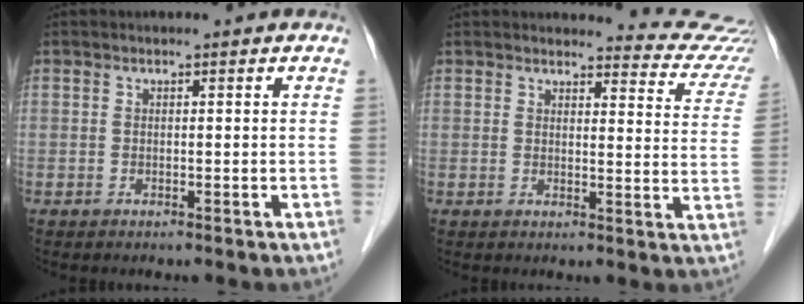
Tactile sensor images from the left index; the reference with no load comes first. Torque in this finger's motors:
{"motor_torque": [0.94, -1.20, 0.03, -0.03]}